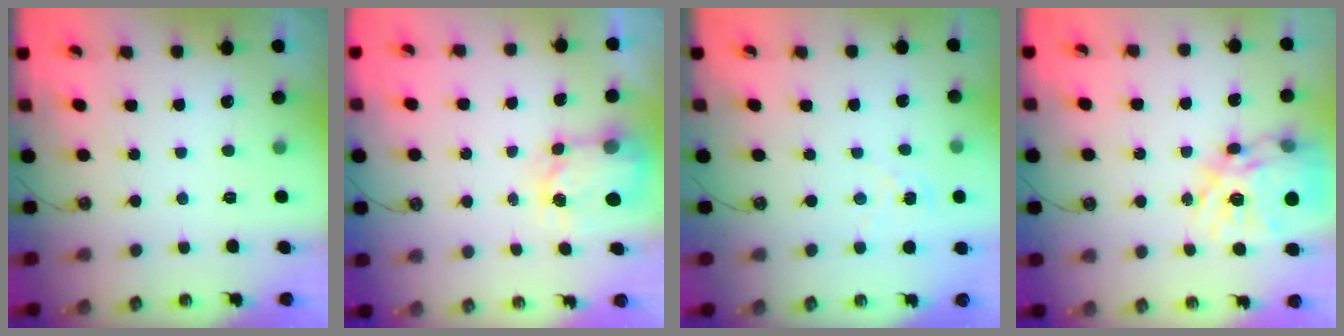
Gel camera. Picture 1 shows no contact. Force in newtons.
{"total": 6.1, "press": 6.0, "slide": 0.7}
{"total": 1.0, "press": 1.0, "slide": 0.2}
{"total": 23.3, "press": 23.2, "slide": 2.1}